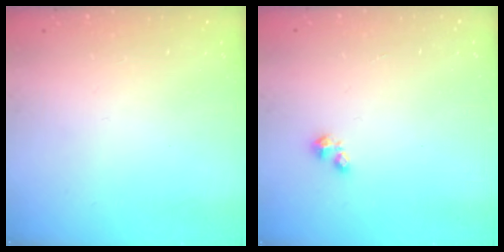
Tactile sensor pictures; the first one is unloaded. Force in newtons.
{"total": 1.1, "press": 1.1, "slide": 0.3}